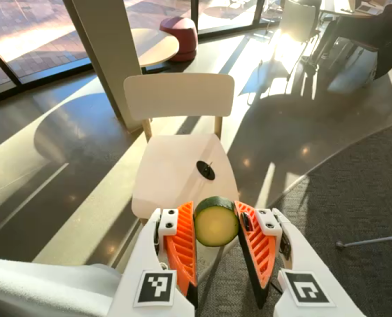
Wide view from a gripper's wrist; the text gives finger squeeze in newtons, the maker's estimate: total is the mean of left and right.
{"total": 10.1, "left": 10.3, "right": 9.8}